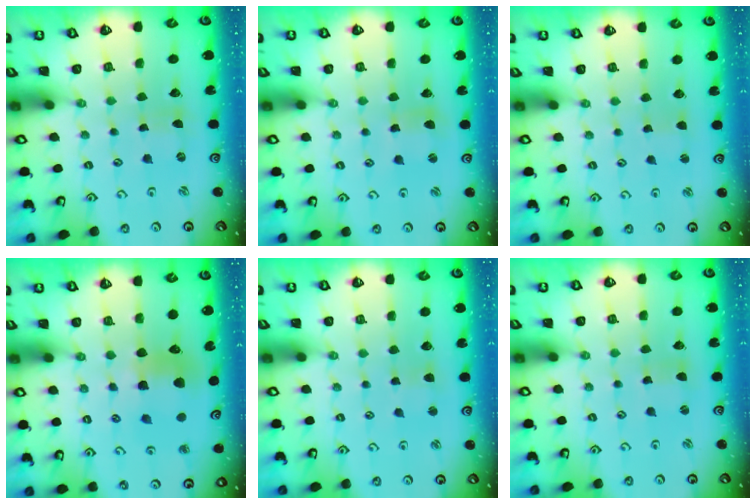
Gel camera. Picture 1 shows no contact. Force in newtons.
{"total": 2.7, "press": 2.6, "slide": 0.3}
{"total": 1.6, "press": 1.6, "slide": 0.3}
{"total": 7.5, "press": 7.5, "slide": 1.0}
{"total": 2.0, "press": 1.9, "slide": 0.6}
{"total": 1.5, "press": 1.4, "slide": 0.3}